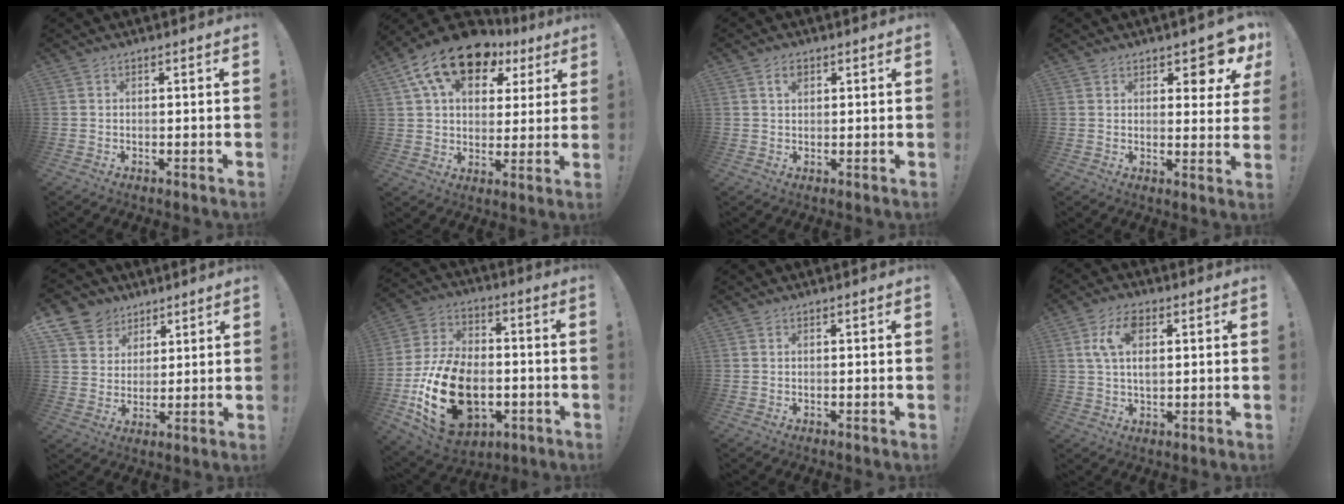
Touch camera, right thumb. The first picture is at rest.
{"total": 17.5, "force": [9.6, 10.2, 10.5], "torque": [-0.170, -0.049, 0.170]}
{"total": 2.6, "force": [1.4, 1.4, 1.6], "torque": [-0.011, -0.004, 0.019]}
{"total": 7.1, "force": [5.0, 3.0, 4.2], "torque": [-0.038, -0.038, 0.085]}
{"total": 9.5, "force": [5.8, 7.4, 1.5], "torque": [-0.029, -0.041, 0.115]}
{"total": 24.7, "force": [-6.9, 16.3, 17.3], "torque": [-0.313, 0.042, -0.098]}
{"total": 0.0}
{"total": 8.1, "force": [2.4, 4.4, 6.3], "torque": [-0.106, 0.003, 0.040]}